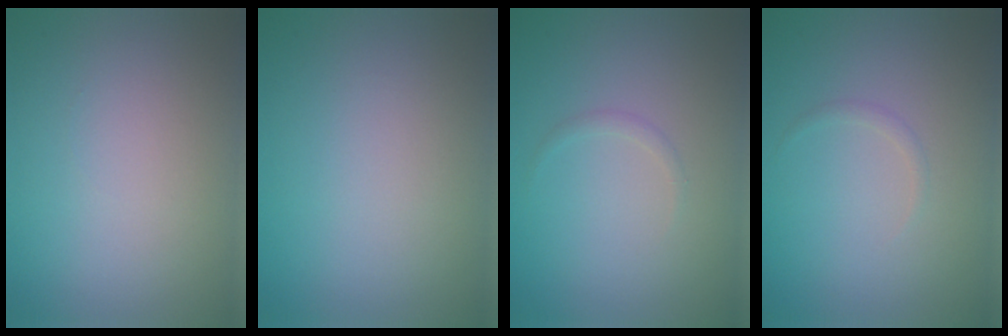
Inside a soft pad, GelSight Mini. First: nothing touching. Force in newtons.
{"total": 0.0}
{"total": 0.6, "press": 0.6, "slide": 0.1}
{"total": 0.5, "press": 0.5, "slide": 0.0}